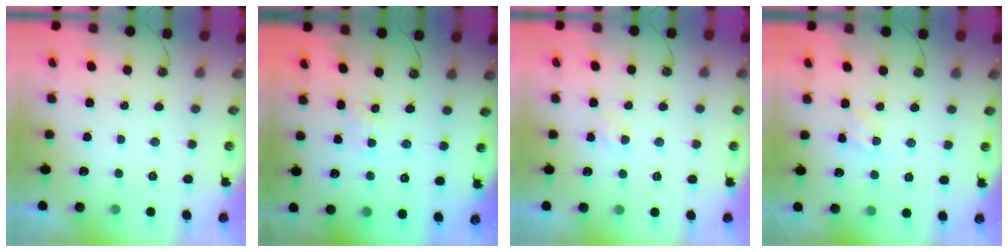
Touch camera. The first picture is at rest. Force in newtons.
{"total": 2.5, "press": 2.5, "slide": 0.3}
{"total": 2.7, "press": 2.6, "slide": 0.4}
{"total": 8.0, "press": 8.0, "slide": 0.7}